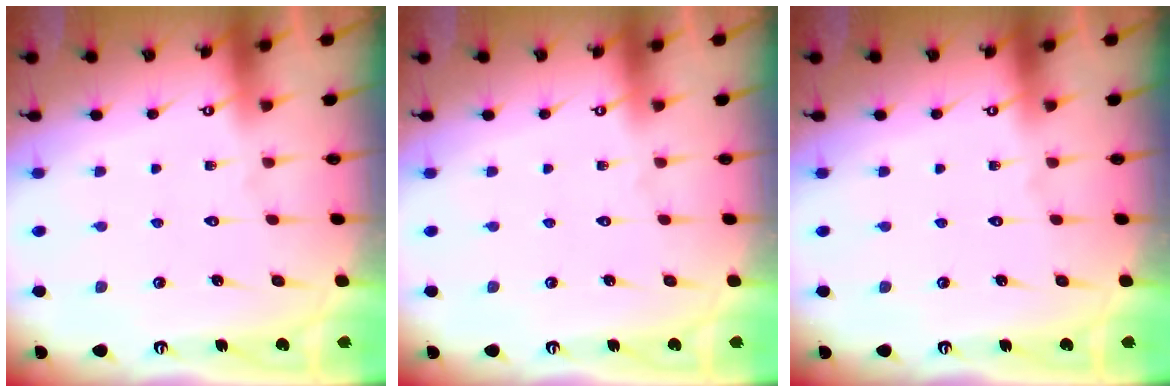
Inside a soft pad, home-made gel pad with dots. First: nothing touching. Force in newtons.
{"total": 0.0}
{"total": 0.0}